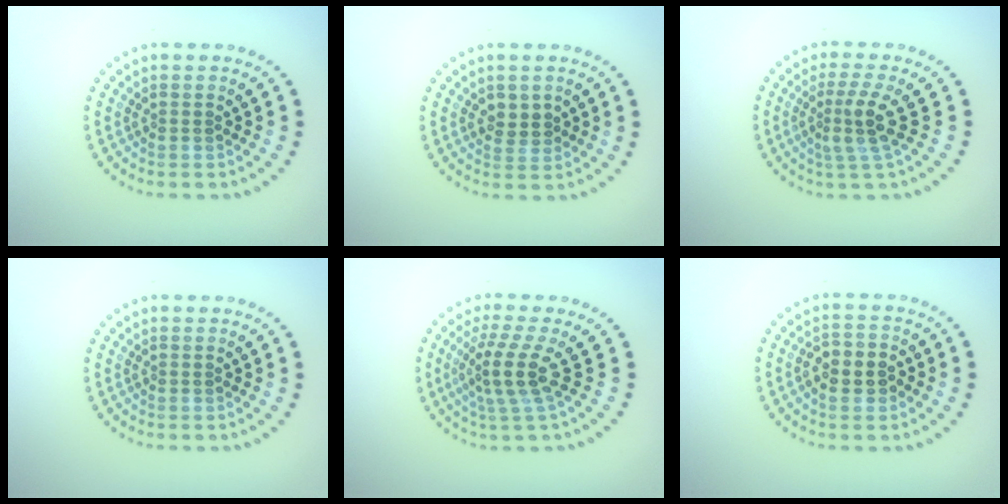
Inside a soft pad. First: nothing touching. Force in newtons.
{"total": 1.9, "press": 1.8, "slide": 0.5}
{"total": 3.1, "press": 2.2, "slide": 2.1}
{"total": 0.0}
{"total": 3.8, "press": 2.7, "slide": 2.7}
{"total": 3.1, "press": 3.0, "slide": 0.6}